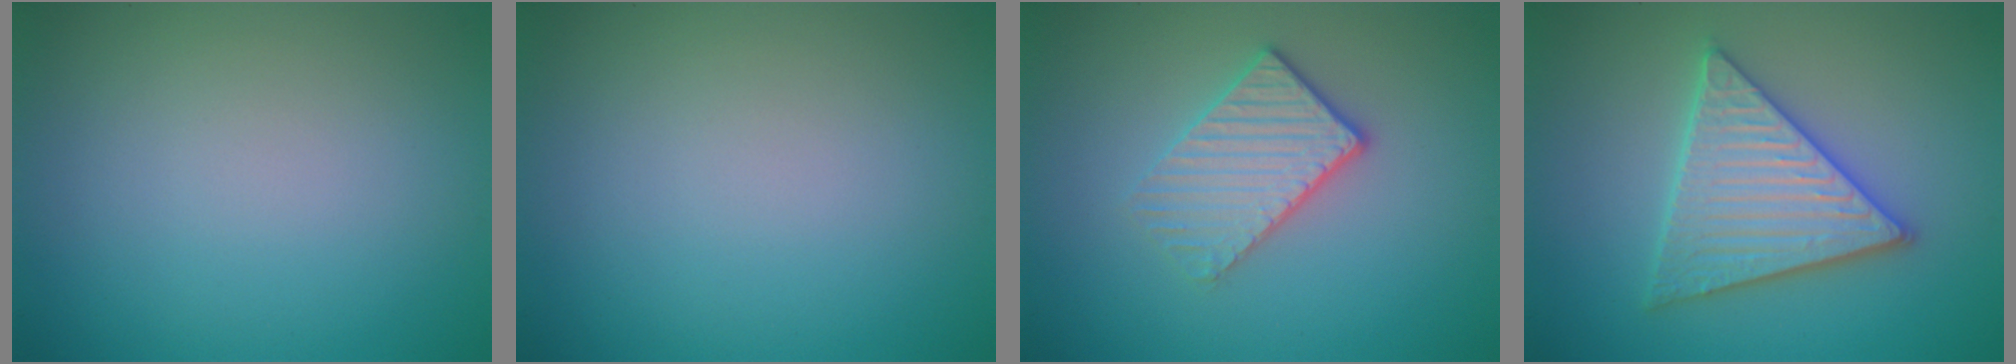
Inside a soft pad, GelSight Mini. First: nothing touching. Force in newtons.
{"total": 0.0}
{"total": 3.2, "press": 2.9, "slide": 1.4}
{"total": 5.6, "press": 5.6, "slide": 0.7}